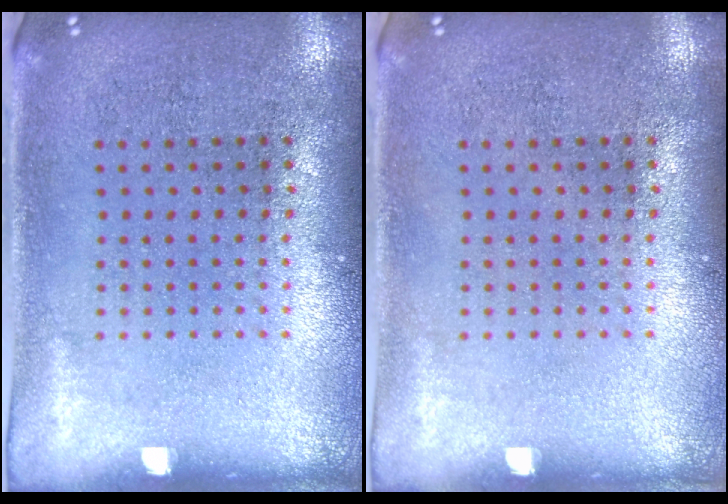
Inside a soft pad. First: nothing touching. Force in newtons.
{"total": 0.0}